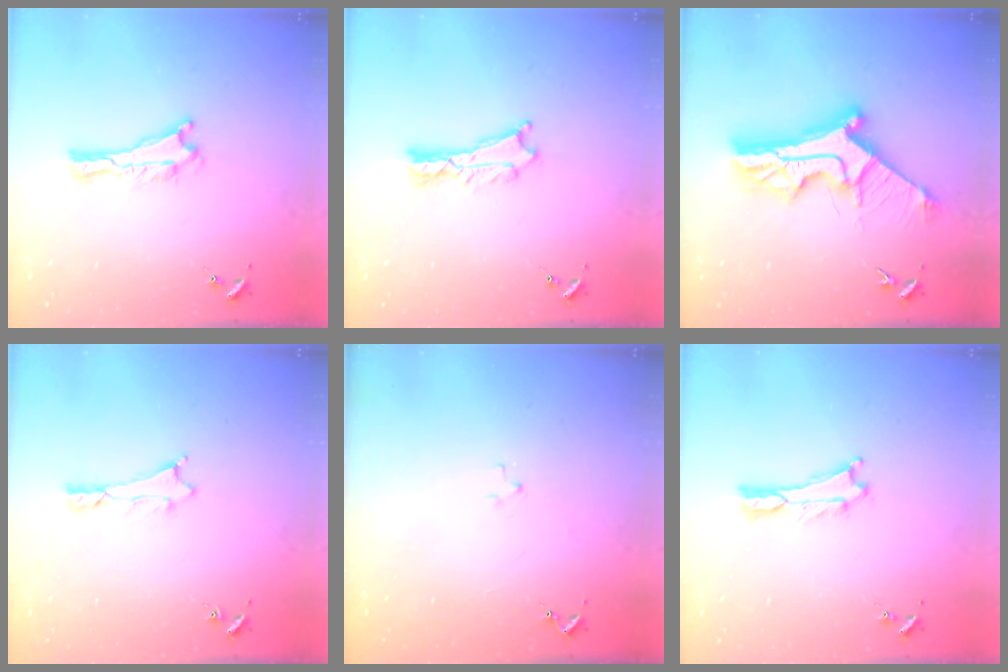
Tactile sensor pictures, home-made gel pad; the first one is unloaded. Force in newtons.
{"total": 1.8, "press": 1.7, "slide": 0.2}
{"total": 12.7, "press": 12.6, "slide": 1.1}
{"total": 0.8, "press": 0.8, "slide": 0.2}
{"total": 0.8, "press": 0.8, "slide": 0.2}
{"total": 0.5, "press": 0.5, "slide": 0.2}